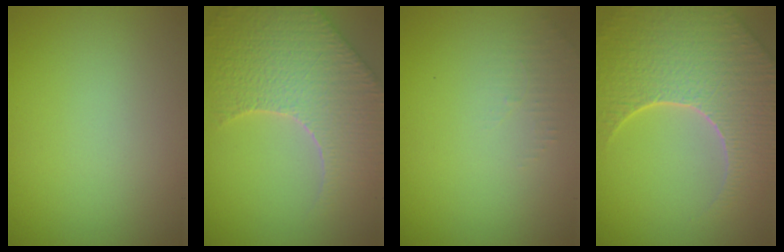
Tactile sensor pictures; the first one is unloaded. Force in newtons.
{"total": 8.5, "press": 6.5, "slide": 5.5}
{"total": 1.3, "press": 1.2, "slide": 0.3}
{"total": 8.8, "press": 6.1, "slide": 6.4}